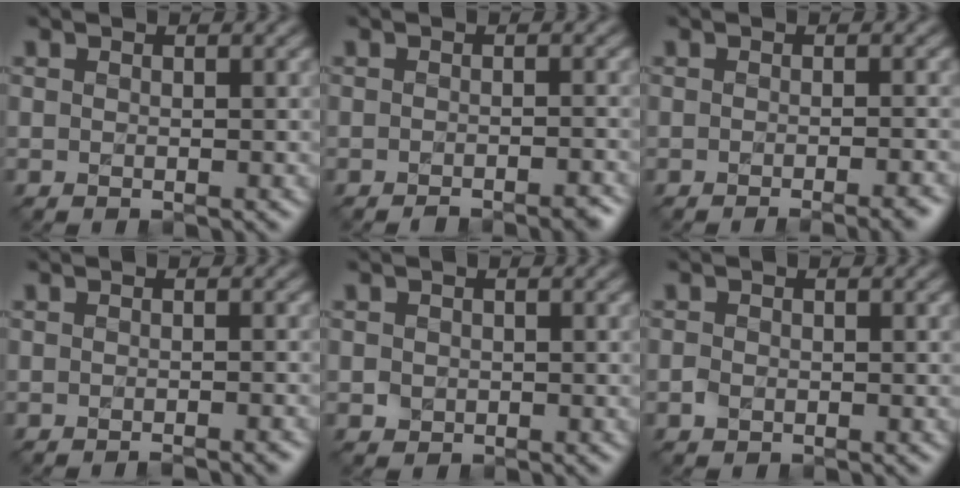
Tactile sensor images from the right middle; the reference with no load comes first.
{"total": 2.5, "force": [-2.1, 0.5, 1.3], "torque": [-0.008, 0.002, -0.031]}
{"total": 3.4, "force": [-2.1, 0.8, 2.5], "torque": [-0.020, 0.006, -0.027]}
{"total": 1.7, "force": [-1.4, 0.3, 1.0], "torque": [-0.001, 0.002, -0.020]}
{"total": 0.9, "force": [-0.1, 0.9, 0.2], "torque": [0.000, -0.005, -0.005]}
{"total": 0.9, "force": [-0.4, 0.7, 0.4], "torque": [-0.008, -0.003, -0.009]}